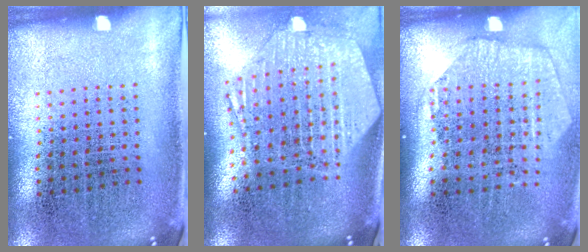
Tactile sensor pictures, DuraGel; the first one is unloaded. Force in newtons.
{"total": 2.7, "press": 2.2, "slide": 1.5}
{"total": 1.8, "press": 1.6, "slide": 0.8}